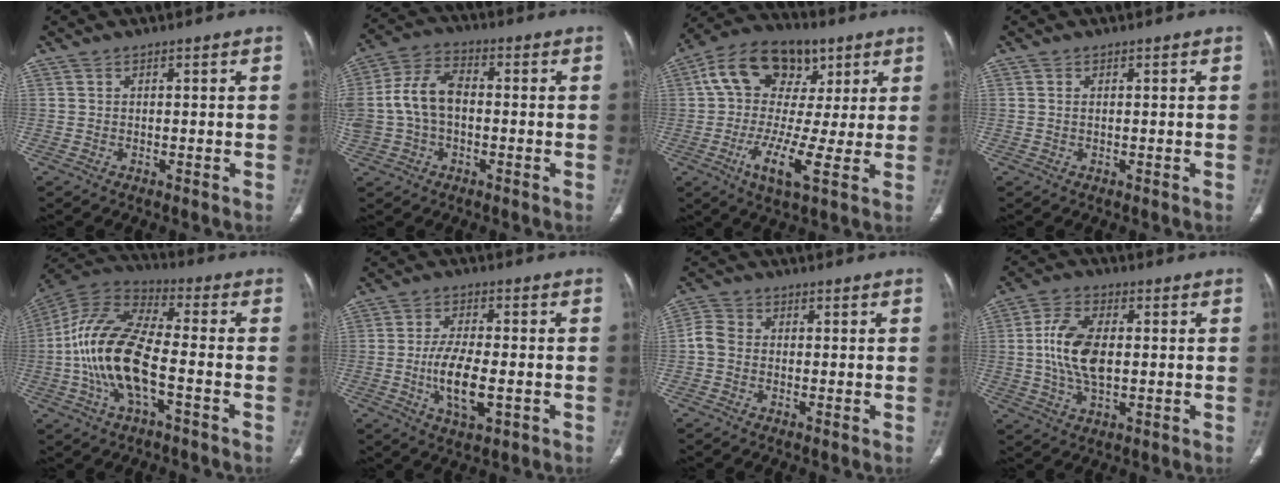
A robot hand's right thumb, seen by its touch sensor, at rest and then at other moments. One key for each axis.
{"total": 10.9, "fx": -0.5, "fy": 7.1, "fz": 8.2, "tx": -0.169, "ty": 0.035, "tz": -0.017}
{"total": 17.2, "fx": 3.1, "fy": 10.3, "fz": 13.5, "tx": -0.208, "ty": 0.007, "tz": 0.038}
{"total": 0.5, "fx": 0.1, "fy": 0.2, "fz": 0.4, "tx": -0.012, "ty": 0.004, "tz": 0.002}
{"total": 17.2, "fx": -3.8, "fy": 7.0, "fz": 15.2, "tx": -0.315, "ty": 0.036, "tz": -0.075}
{"total": 9.1, "fx": -2.2, "fy": 3.9, "fz": 8.0, "tx": -0.148, "ty": 0.004, "tz": -0.036}
{"total": 3.7, "fx": -0.6, "fy": 3.0, "fz": 2.1, "tx": -0.042, "ty": 0.010, "tz": -0.022}
{"total": 10.9, "fx": 0.3, "fy": 5.9, "fz": 9.2, "tx": -0.182, "ty": 0.005, "tz": 0.004}